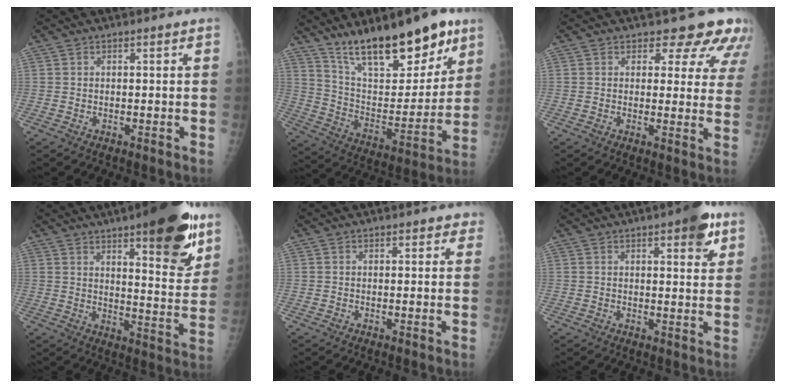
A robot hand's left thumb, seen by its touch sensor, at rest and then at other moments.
{"total": 22.7, "force": [15.8, 8.0, 14.2], "torque": [-0.176, -0.080, 0.266]}
{"total": 10.1, "force": [8.3, 4.9, 3.0], "torque": [0.019, -0.043, 0.070]}
{"total": 19.1, "force": [11.3, 5.3, 14.5], "torque": [-0.162, -0.063, 0.158]}
{"total": 1.7, "force": [1.2, 1.0, 0.8], "torque": [0.009, -0.002, 0.007]}
{"total": 7.0, "force": [3.8, 2.3, 5.4], "torque": [-0.053, -0.013, 0.042]}